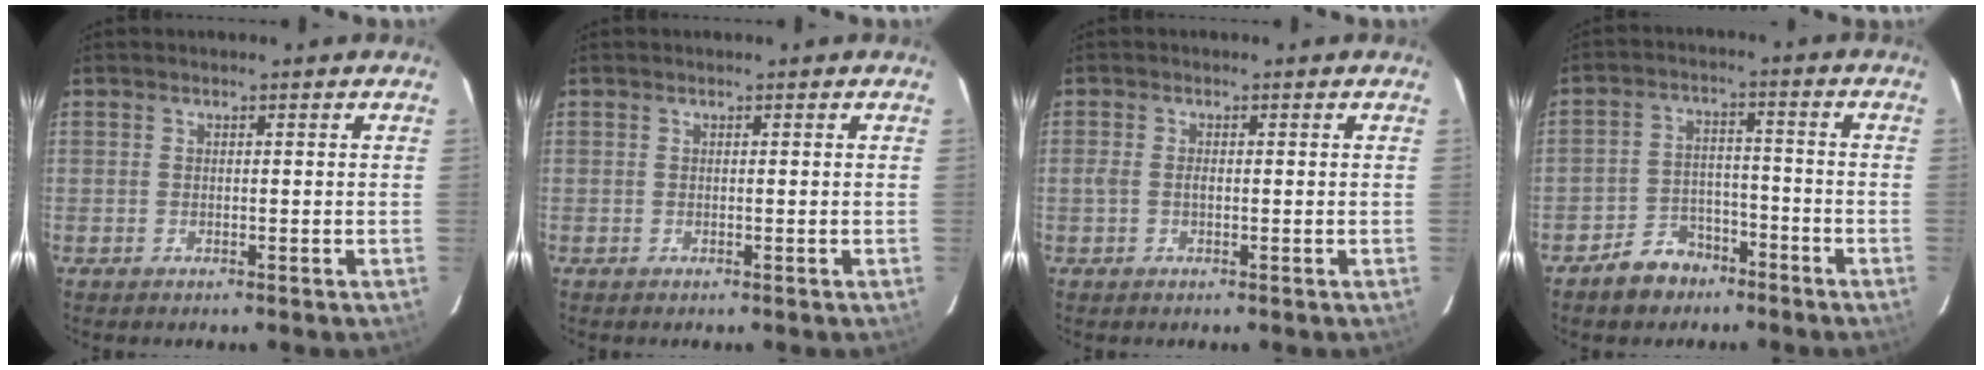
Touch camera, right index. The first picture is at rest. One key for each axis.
{"total": 0.0}
{"total": 1.6, "fx": -0.3, "fy": 0.7, "fz": 1.4, "tx": -0.031, "ty": 0.001, "tz": -0.008}
{"total": 7.5, "fx": -5.5, "fy": 4.7, "fz": 2.0, "tx": -0.053, "ty": 0.023, "tz": -0.077}